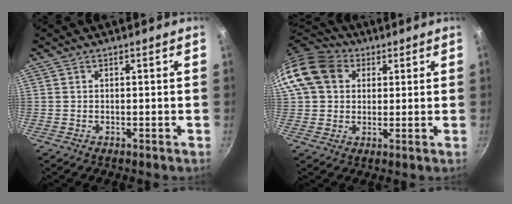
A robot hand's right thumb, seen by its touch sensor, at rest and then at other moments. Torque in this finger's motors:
{"motor_torque": [0.21, 0.36, 0.44, -0.44, 0.32]}